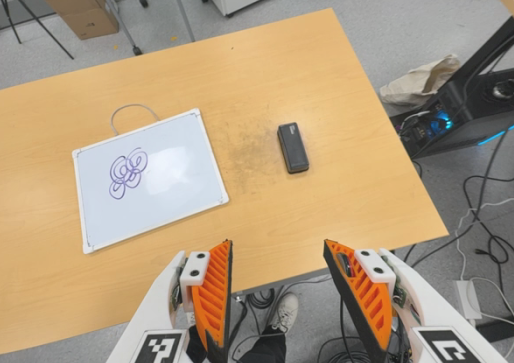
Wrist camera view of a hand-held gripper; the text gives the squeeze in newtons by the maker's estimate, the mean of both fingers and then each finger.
{"total": 0.0}